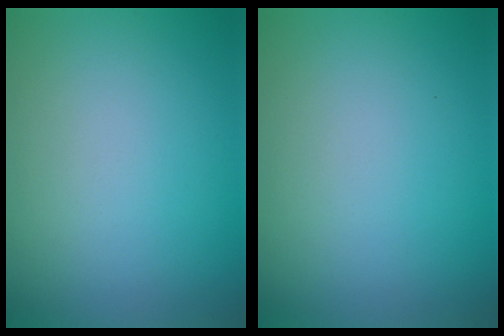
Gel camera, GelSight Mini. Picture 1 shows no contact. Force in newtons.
{"total": 0.0}